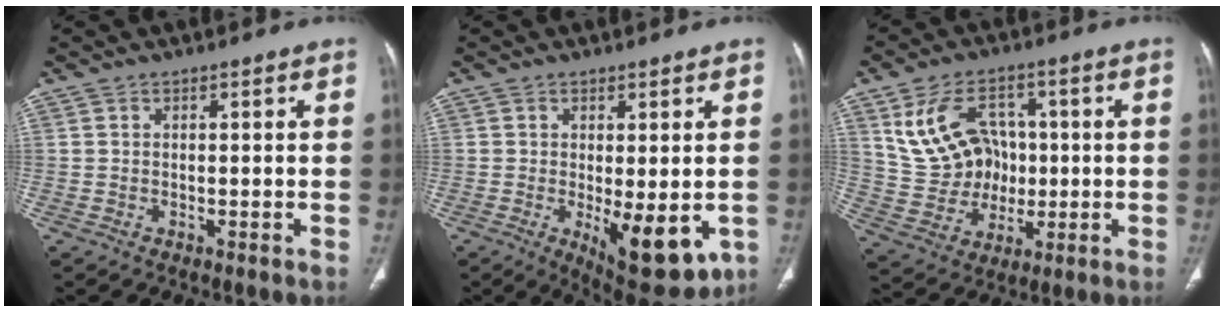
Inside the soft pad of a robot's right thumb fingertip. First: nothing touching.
{"total": 12.2, "force": [-3.0, 4.9, 10.8], "torque": [-0.134, -0.024, -0.027]}
{"total": 13.4, "force": [2.6, 10.8, 7.5], "torque": [-0.100, 0.009, 0.061]}